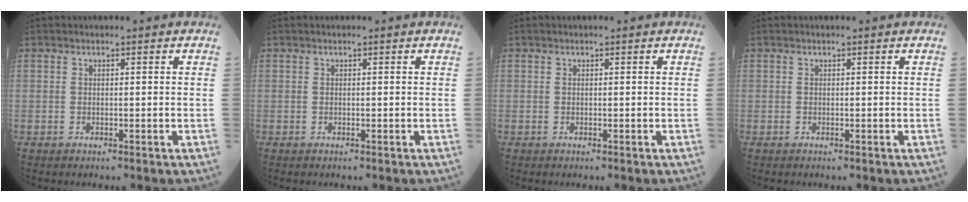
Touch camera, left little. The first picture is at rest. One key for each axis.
{"total": 0.0}
{"total": 0.0}
{"total": 0.0}